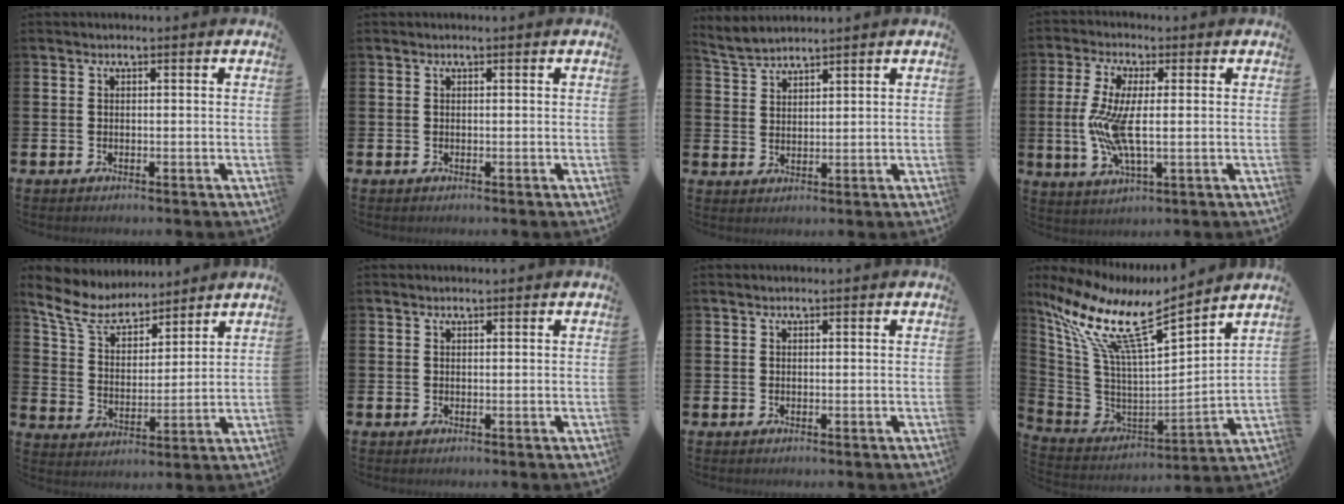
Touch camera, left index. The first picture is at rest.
{"total": 0.0}
{"total": 3.2, "force": [3.2, 0.2, 0.1], "torque": [-0.015, -0.013, 0.060]}
{"total": 7.9, "force": [0.0, 3.0, 7.4], "torque": [-0.149, -0.005, -0.002]}
{"total": 7.9, "force": [7.2, 2.6, 2.0], "torque": [-0.079, -0.043, 0.130]}
{"total": 0.8, "force": [0.8, 0.1, 0.1], "torque": [0.001, -0.001, 0.014]}
{"total": 0.5, "force": [0.5, 0.1, 0.2], "torque": [0.001, 0.001, 0.007]}
{"total": 11.0, "force": [7.7, 2.5, 7.5], "torque": [-0.185, -0.057, 0.123]}